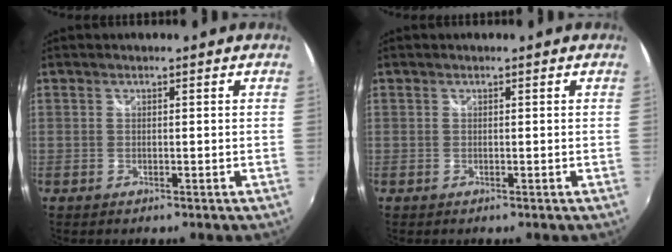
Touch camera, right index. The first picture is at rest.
{"total": 0.0}